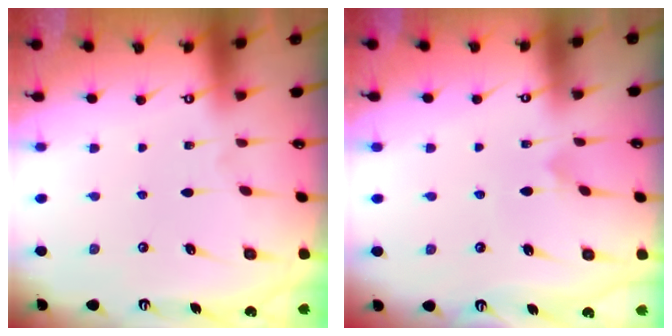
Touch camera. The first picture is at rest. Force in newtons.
{"total": 3.5, "press": 3.5, "slide": 0.1}